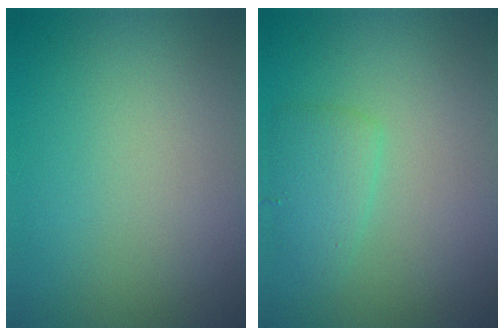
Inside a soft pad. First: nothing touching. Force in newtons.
{"total": 2.1, "press": 2.1, "slide": 0.1}